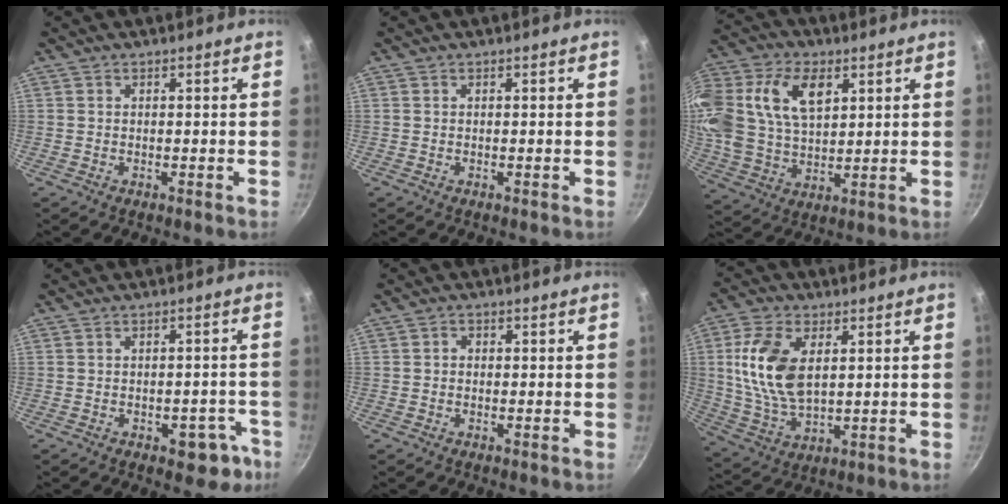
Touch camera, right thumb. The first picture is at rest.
{"total": 0.0}
{"total": 23.3, "force": [8.2, 15.3, 15.5], "torque": [-0.343, 0.023, 0.153]}
{"total": 6.9, "force": [-3.3, 4.2, 4.3], "torque": [-0.007, 0.031, -0.027]}
{"total": 1.3, "force": [-0.1, 1.2, 0.6], "torque": [-0.011, 0.005, -0.003]}
{"total": 13.9, "force": [3.1, 8.0, 11.0], "torque": [-0.209, -0.012, 0.067]}